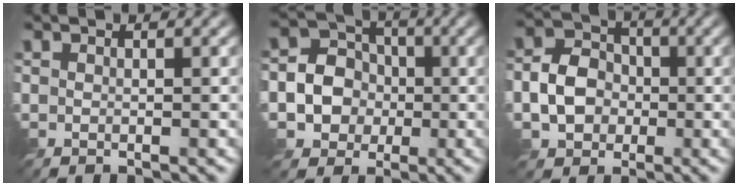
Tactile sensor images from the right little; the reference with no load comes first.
{"total": 5.3, "force": [-1.1, 4.8, 2.1], "torque": [-0.019, 0.008, -0.039]}
{"total": 4.6, "force": [-1.3, 3.8, 2.3], "torque": [-0.038, 0.005, -0.031]}